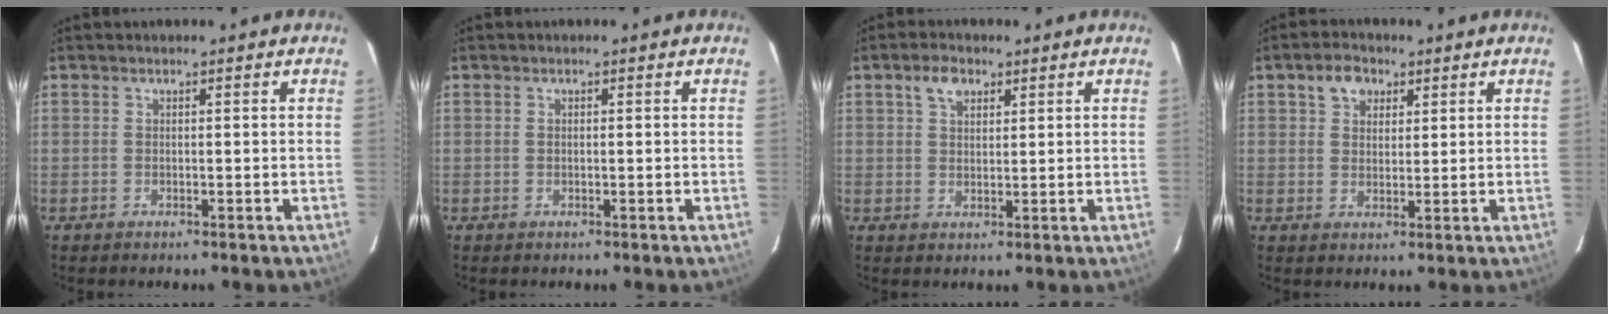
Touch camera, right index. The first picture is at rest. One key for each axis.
{"total": 0.0}
{"total": 3.9, "fx": 2.2, "fy": 2.3, "fz": 2.3, "tx": -0.040, "ty": 0.011, "tz": 0.039}
{"total": 4.6, "fx": 2.3, "fy": 3.4, "fz": 2.1, "tx": -0.031, "ty": 0.015, "tz": 0.042}